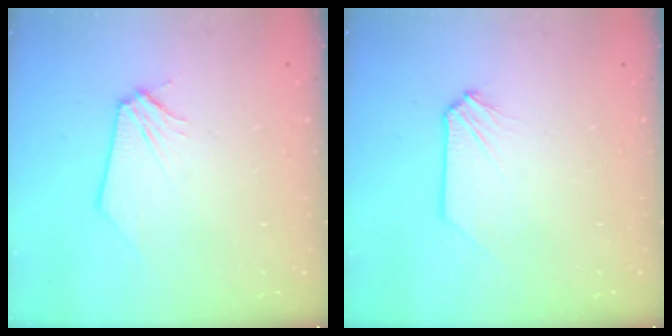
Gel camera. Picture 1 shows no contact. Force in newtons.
{"total": 0.0}